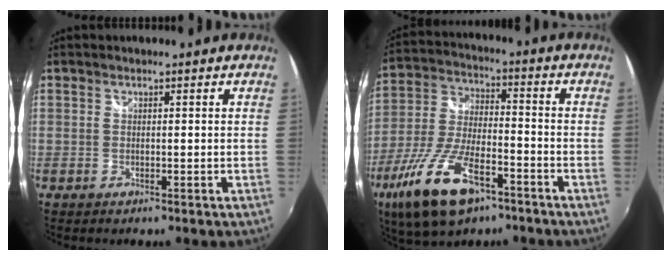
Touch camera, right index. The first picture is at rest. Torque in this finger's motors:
{"motor_torque": [1.70, -0.44, 0.85, 0.17]}